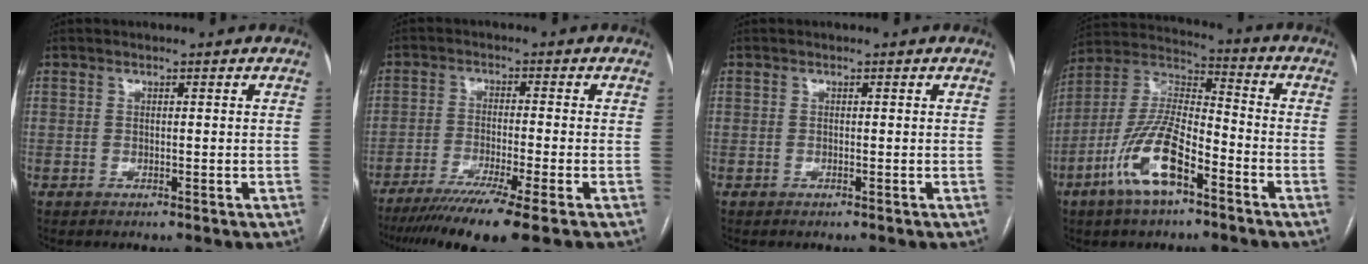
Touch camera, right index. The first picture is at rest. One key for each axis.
{"total": 12.2, "fx": -8.9, "fy": -1.1, "fz": 8.2, "tx": -0.135, "ty": -0.035, "tz": -0.141}
{"total": 0.0}
{"total": 13.7, "fx": -6.8, "fy": 4.4, "fz": 11.0, "tx": -0.234, "ty": 0.006, "tz": -0.129}